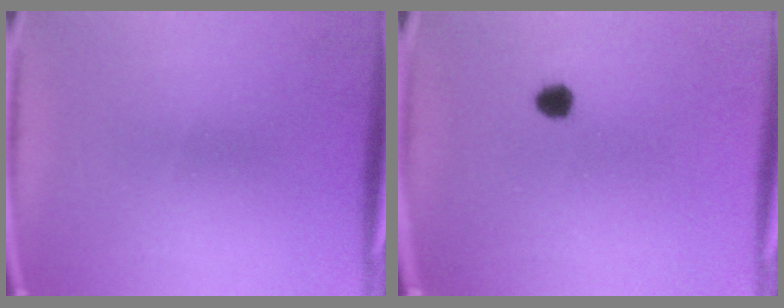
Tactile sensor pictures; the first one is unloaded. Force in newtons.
{"total": 2.4}